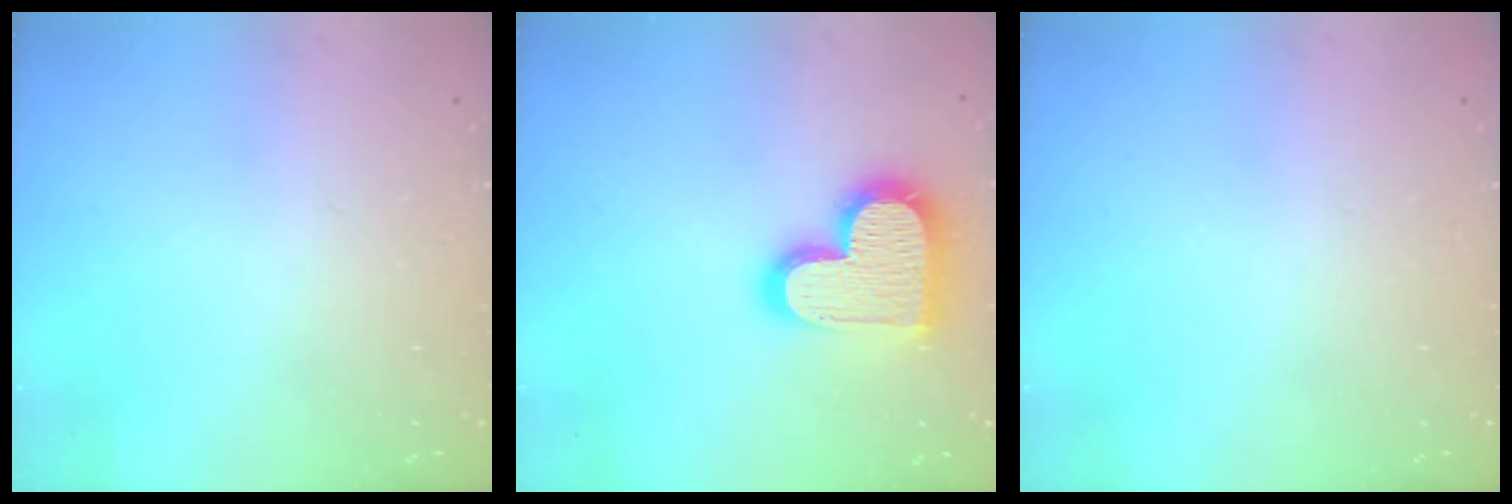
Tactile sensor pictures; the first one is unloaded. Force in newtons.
{"total": 18.7, "press": 18.6, "slide": 1.4}
{"total": 0.0}